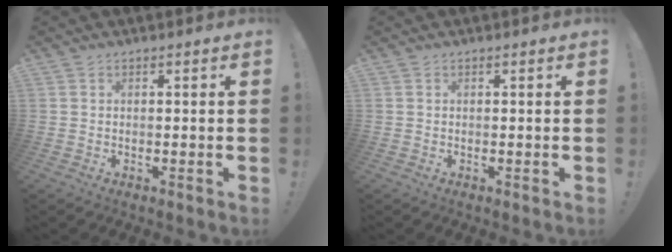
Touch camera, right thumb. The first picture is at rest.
{"total": 0.0}